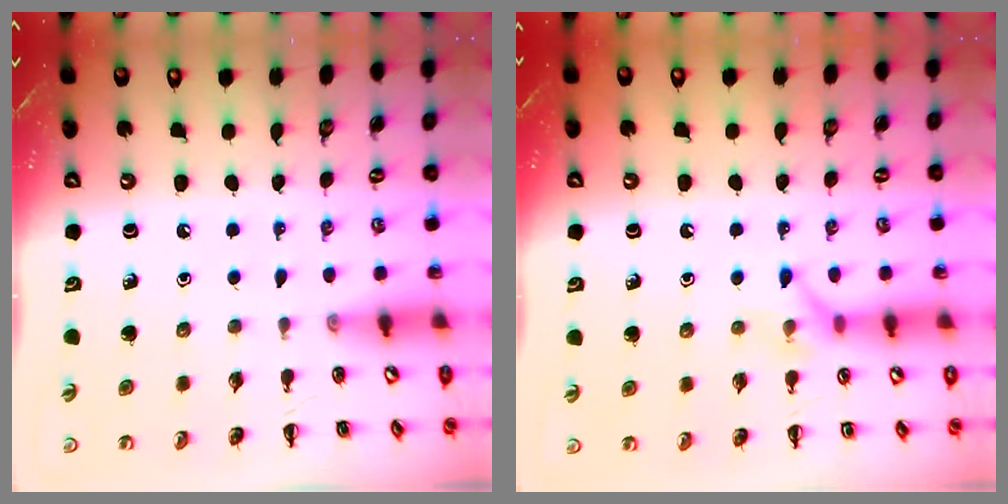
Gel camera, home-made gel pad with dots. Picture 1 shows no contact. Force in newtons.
{"total": 7.1, "press": 7.1, "slide": 0.8}